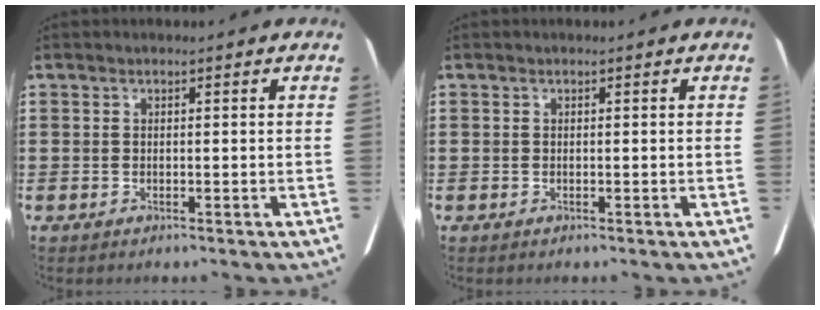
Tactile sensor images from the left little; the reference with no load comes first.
{"total": 0.0}